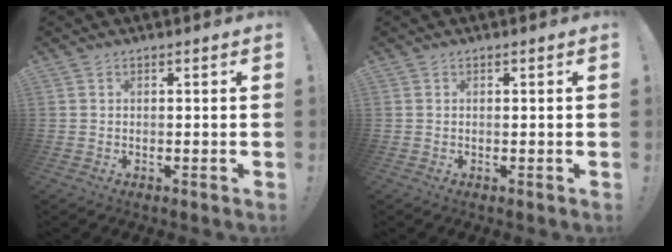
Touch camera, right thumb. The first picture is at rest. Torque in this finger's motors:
{"motor_torque": [-0.13, -0.30, -0.08, -0.08, 0.00]}